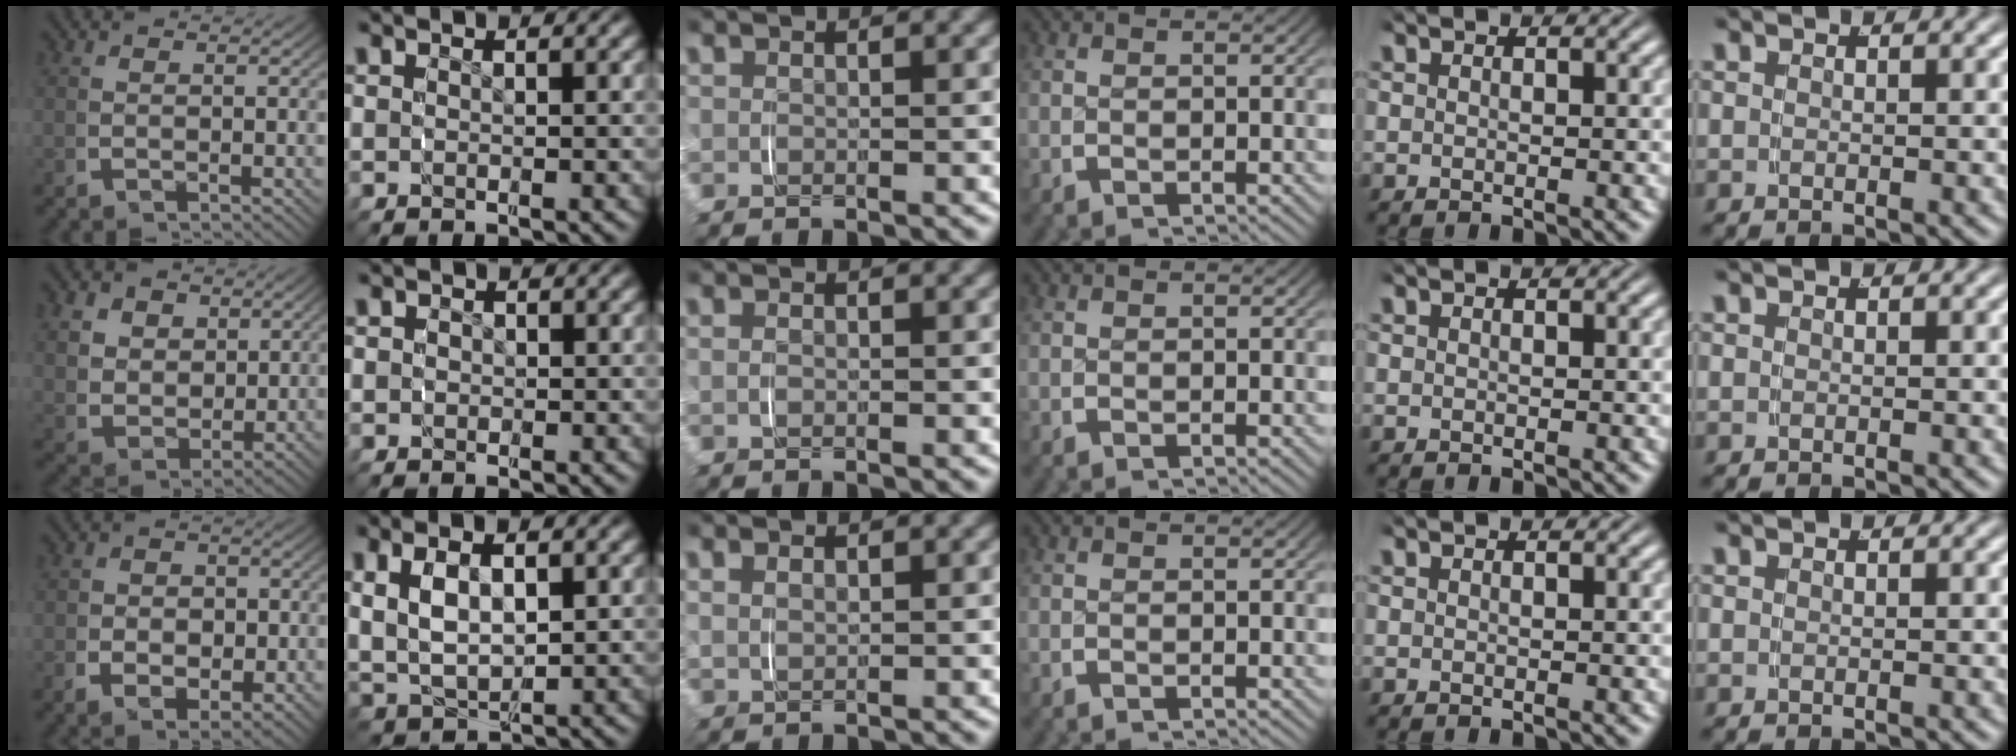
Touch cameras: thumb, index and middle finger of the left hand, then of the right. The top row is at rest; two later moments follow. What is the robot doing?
{"motion": "grasp_and_lifting", "object": "scarf"}